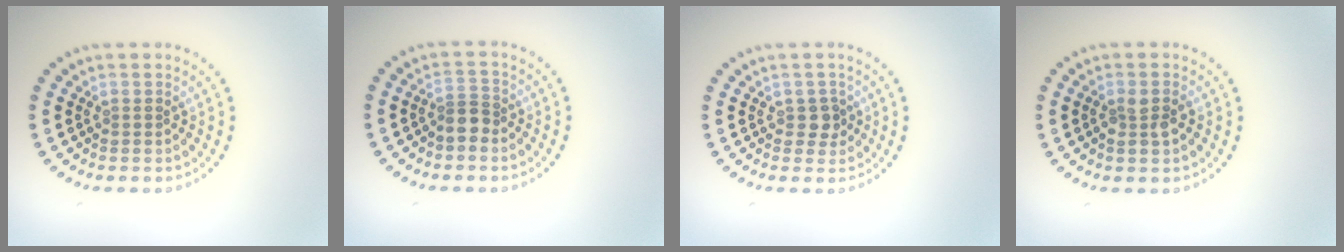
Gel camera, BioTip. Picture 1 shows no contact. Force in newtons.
{"total": 2.1, "press": 1.7, "slide": 1.1}
{"total": 1.3, "press": 1.2, "slide": 0.5}
{"total": 1.7, "press": 1.6, "slide": 0.4}